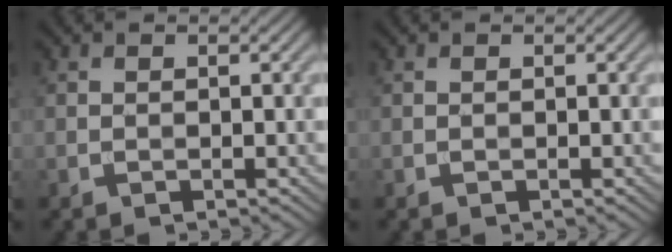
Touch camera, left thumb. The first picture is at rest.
{"total": 0.0}